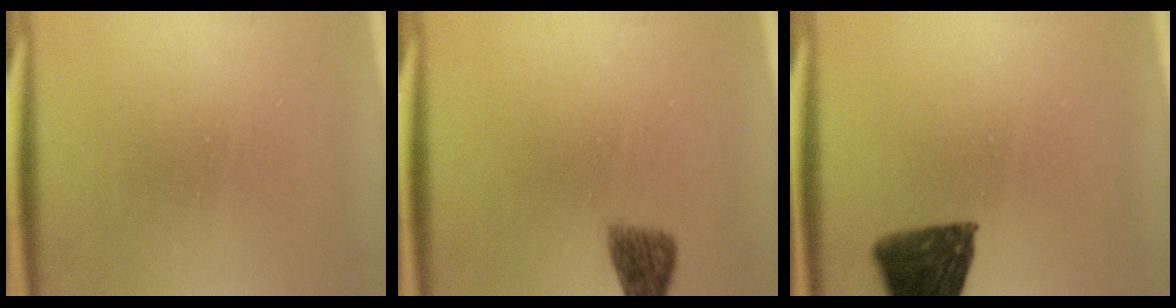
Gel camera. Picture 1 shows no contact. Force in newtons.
{"total": 2.7}
{"total": 10.7}